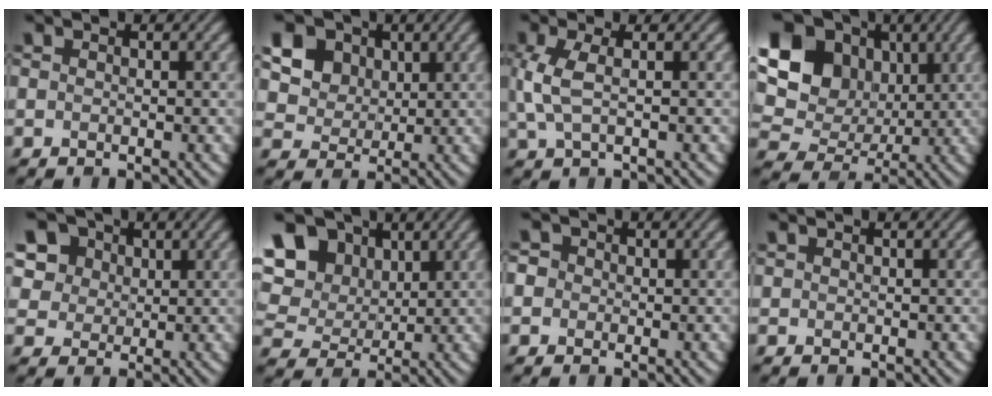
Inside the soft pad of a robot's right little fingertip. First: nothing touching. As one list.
[{"total": 13.7, "force": [6.1, 10.7, 6.0], "torque": [-0.164, 0.024, 0.118]}, {"total": 3.1, "force": [0.0, 1.0, 2.9], "torque": [-0.066, 0.001, 0.004]}, {"total": 14.0, "force": [3.9, 11.4, 7.1], "torque": [-0.174, 0.038, 0.064]}, {"total": 9.7, "force": [4.7, 7.3, 4.3], "torque": [-0.100, 0.024, 0.073]}, {"total": 11.6, "force": [5.2, 8.4, 6.0], "torque": [-0.121, 0.026, 0.086]}, {"total": 2.0, "force": [0.4, 1.8, 0.6], "torque": [-0.003, 0.012, 0.000]}, {"total": 0.0}]